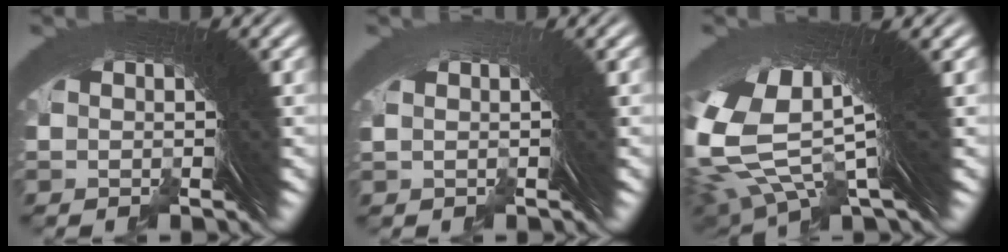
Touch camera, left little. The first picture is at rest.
{"total": 1.3, "force": [-0.4, -1.2, -0.3], "torque": [0.014, 0.013, -0.004]}
{"total": 13.5, "force": [4.8, 7.2, 10.3], "torque": [-0.228, -0.003, 0.078]}